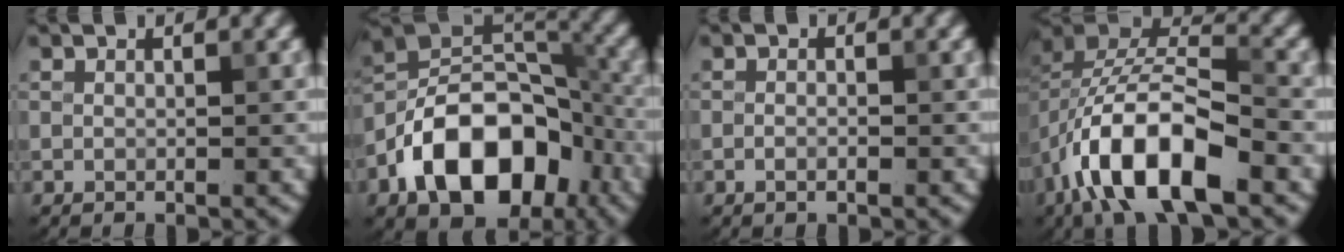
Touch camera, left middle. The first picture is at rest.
{"total": 12.9, "force": [-5.8, 7.9, 8.3], "torque": [-0.134, 0.005, -0.110]}
{"total": 1.0, "force": [-0.4, 0.3, 0.8], "torque": [-0.015, -0.001, -0.009]}
{"total": 11.2, "force": [-5.0, 5.0, 8.7], "torque": [-0.161, 0.009, -0.094]}